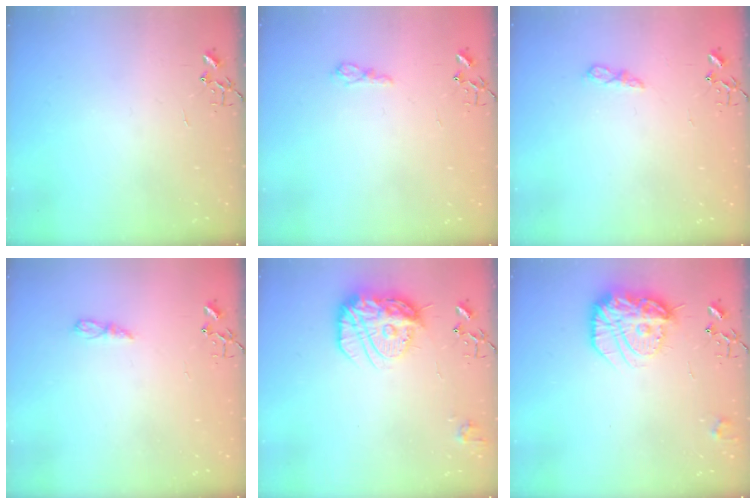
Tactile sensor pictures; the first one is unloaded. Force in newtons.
{"total": 6.5, "press": 6.5, "slide": 0.7}
{"total": 6.3, "press": 6.2, "slide": 0.6}
{"total": 5.2, "press": 5.2, "slide": 0.7}
{"total": 16.5, "press": 16.4, "slide": 1.4}
{"total": 19.8, "press": 19.7, "slide": 1.6}